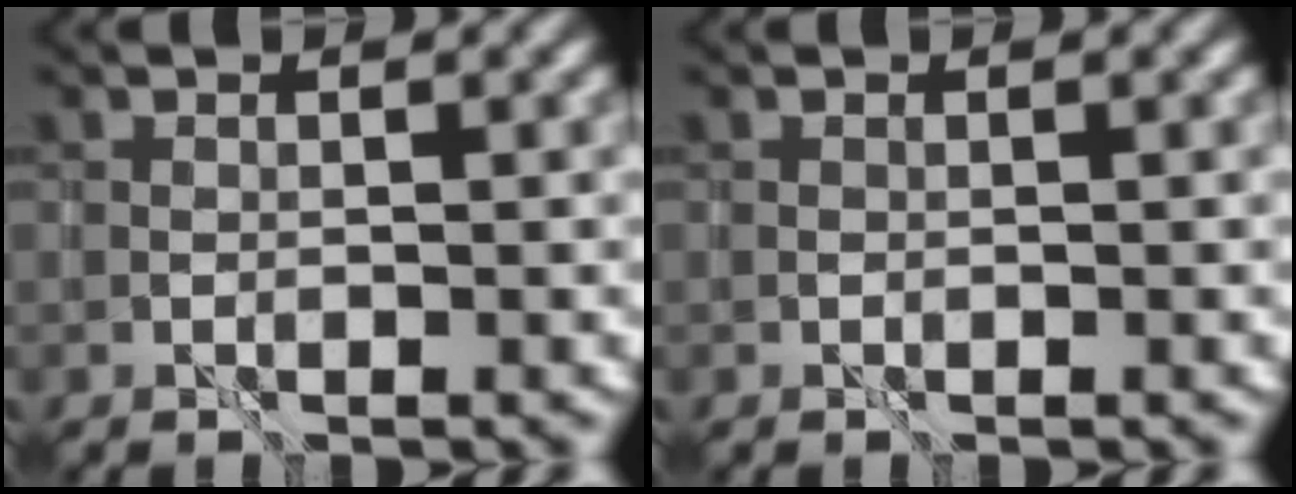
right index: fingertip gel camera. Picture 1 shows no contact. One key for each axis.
{"total": 0.0}